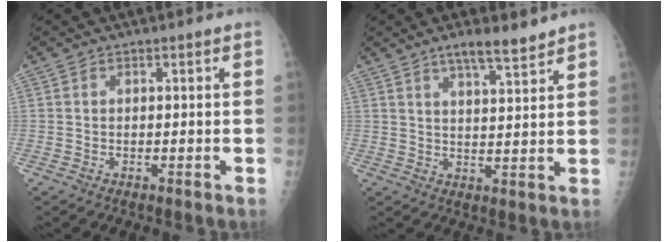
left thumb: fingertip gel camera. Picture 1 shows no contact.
{"total": 6.3, "force": [4.8, 1.1, 3.9], "torque": [-0.057, -0.030, 0.078]}